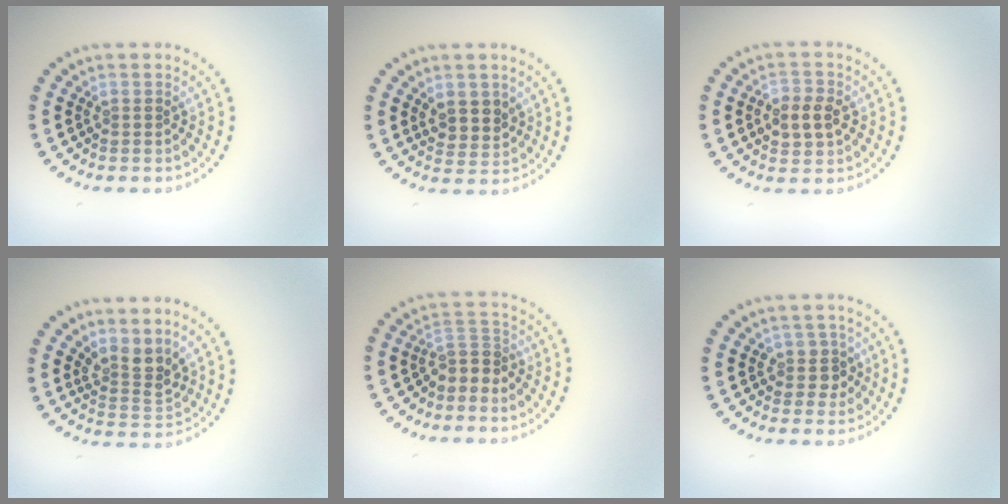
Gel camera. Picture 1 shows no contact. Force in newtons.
{"total": 2.5, "press": 2.3, "slide": 0.8}
{"total": 2.9, "press": 2.9, "slide": 0.3}
{"total": 2.8, "press": 2.1, "slide": 1.9}
{"total": 2.6, "press": 2.0, "slide": 1.6}
{"total": 1.9, "press": 1.6, "slide": 1.0}